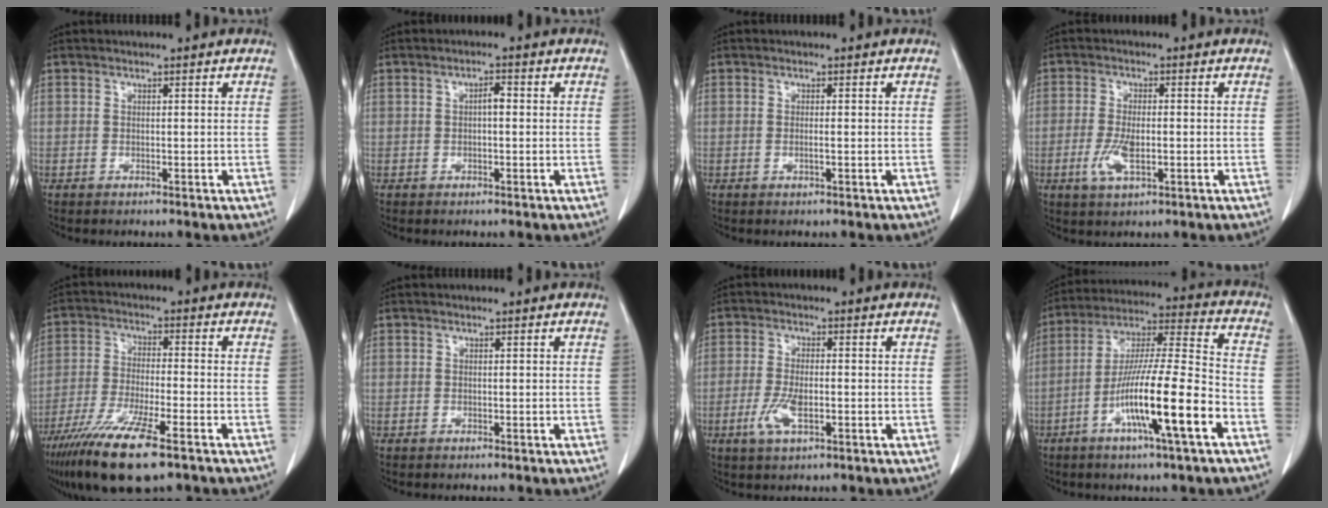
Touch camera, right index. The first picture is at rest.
{"total": 1.7, "force": [0.0, 0.6, 1.6], "torque": [-0.027, 0.005, -0.002]}
{"total": 0.8, "force": [-0.2, -0.1, 0.8], "torque": [-0.016, -0.001, -0.004]}
{"total": 5.0, "force": [-1.4, 1.6, 4.5], "torque": [-0.096, -0.006, -0.022]}
{"total": 13.8, "force": [-8.8, 1.8, 10.4], "torque": [-0.204, -0.039, -0.155]}
{"total": 0.0}
{"total": 5.0, "force": [-1.7, 1.6, 4.4], "torque": [-0.095, -0.005, -0.029]}
{"total": 16.5, "force": [-6.6, 0.2, 15.1], "torque": [-0.275, -0.008, -0.119]}